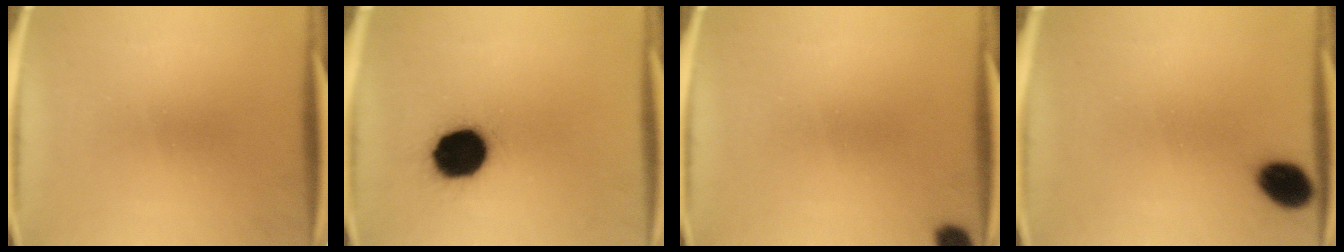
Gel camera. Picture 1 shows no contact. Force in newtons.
{"total": 16.7}
{"total": 2.5}
{"total": 7.1}